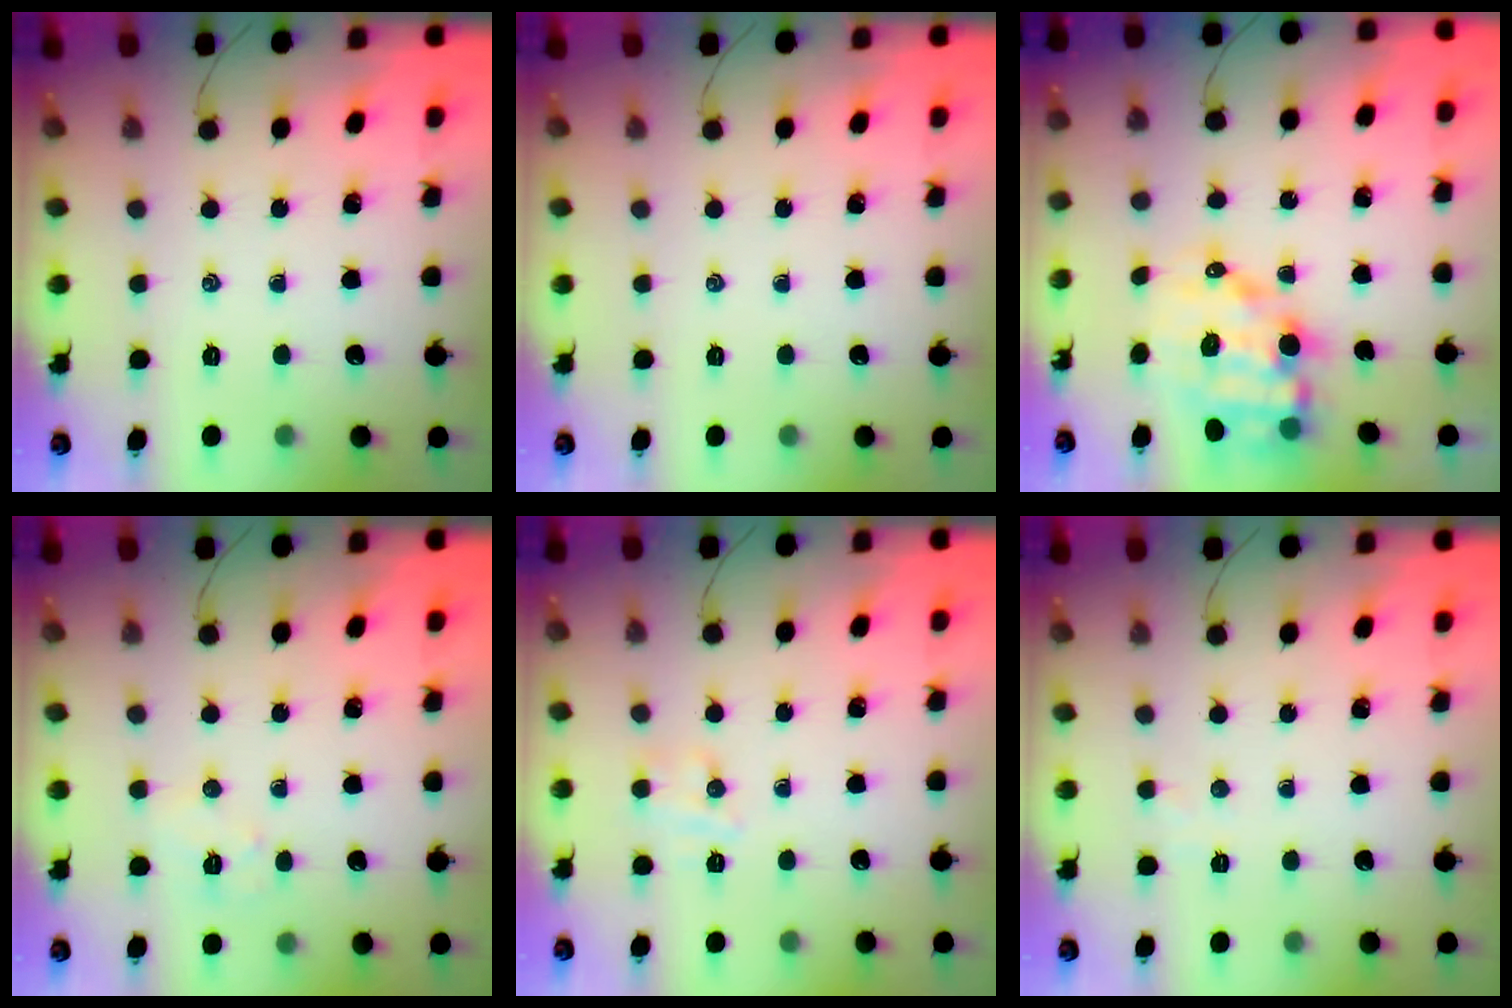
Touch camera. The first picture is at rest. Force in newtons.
{"total": 0.0}
{"total": 11.0, "press": 10.7, "slide": 2.6}
{"total": 5.7, "press": 5.6, "slide": 0.9}
{"total": 4.8, "press": 4.7, "slide": 0.9}
{"total": 2.5, "press": 2.4, "slide": 0.7}